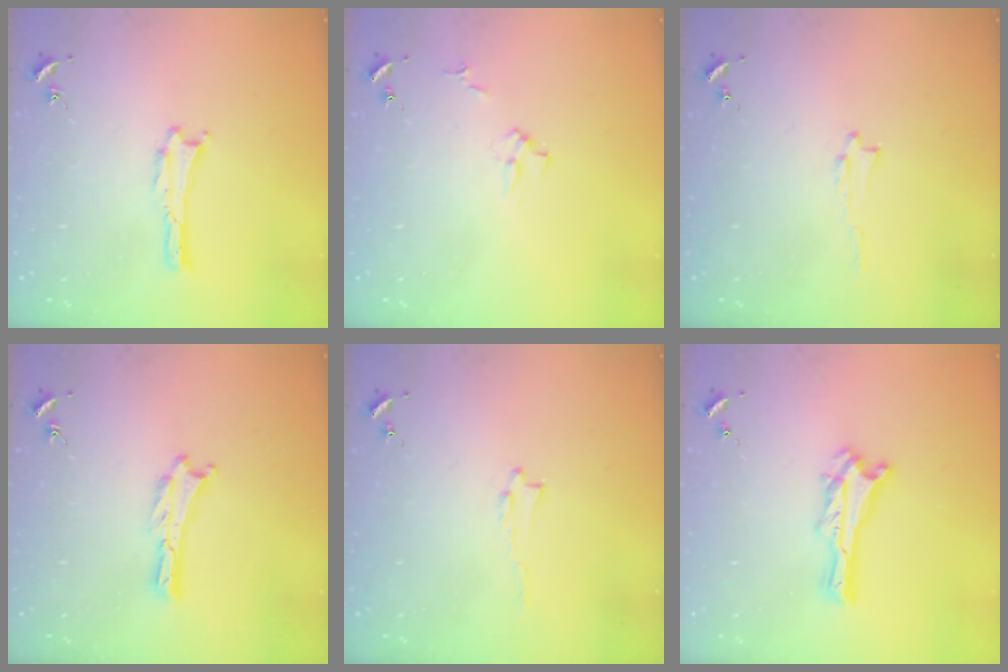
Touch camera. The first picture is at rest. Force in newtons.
{"total": 3.1, "press": 3.0, "slide": 0.4}
{"total": 0.6, "press": 0.6, "slide": 0.1}
{"total": 0.0}
{"total": 0.6, "press": 0.6, "slide": 0.1}
{"total": 0.0}